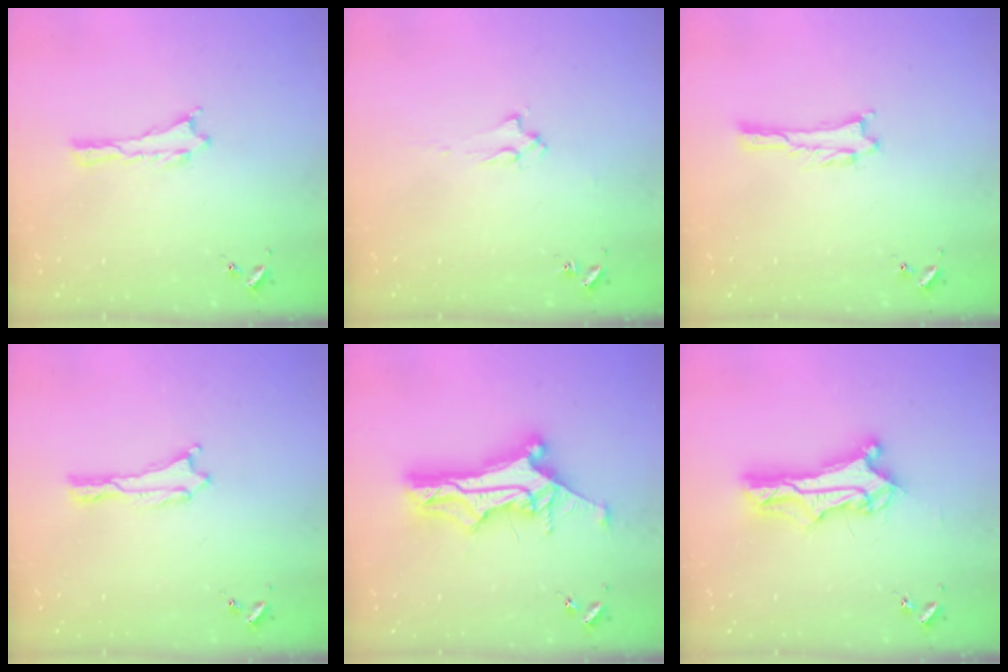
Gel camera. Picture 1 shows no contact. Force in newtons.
{"total": 2.0, "press": 2.0, "slide": 0.3}
{"total": 1.0, "press": 1.0, "slide": 0.1}
{"total": 0.0}
{"total": 12.6, "press": 12.6, "slide": 1.0}
{"total": 8.8, "press": 8.7, "slide": 0.7}